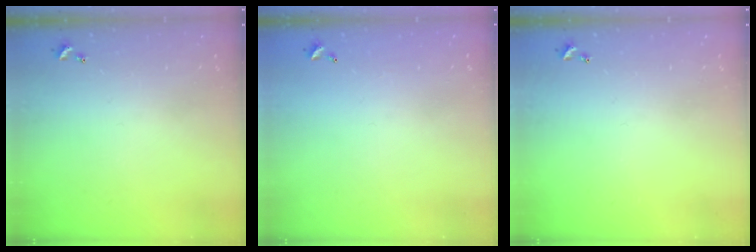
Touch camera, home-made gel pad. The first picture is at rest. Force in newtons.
{"total": 2.7, "press": 2.7, "slide": 0.1}
{"total": 0.0}